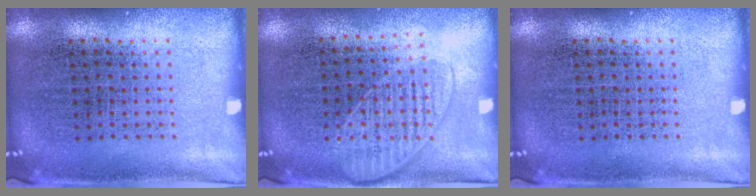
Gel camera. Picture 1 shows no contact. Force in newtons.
{"total": 1.4, "press": 1.3, "slide": 0.7}
{"total": 0.0}